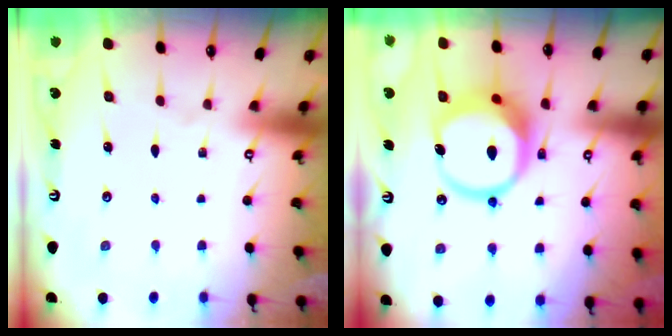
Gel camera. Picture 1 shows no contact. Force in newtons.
{"total": 13.6, "press": 13.4, "slide": 2.2}